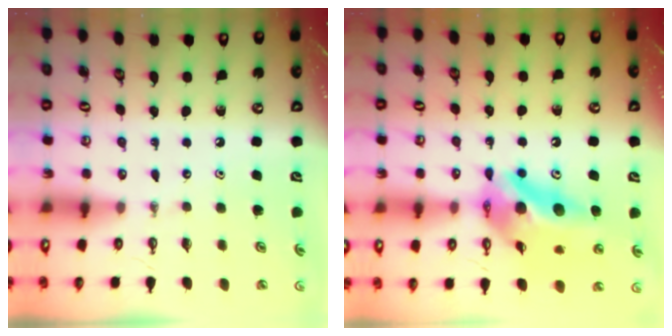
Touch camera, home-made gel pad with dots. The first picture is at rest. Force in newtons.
{"total": 15.7, "press": 15.4, "slide": 3.3}